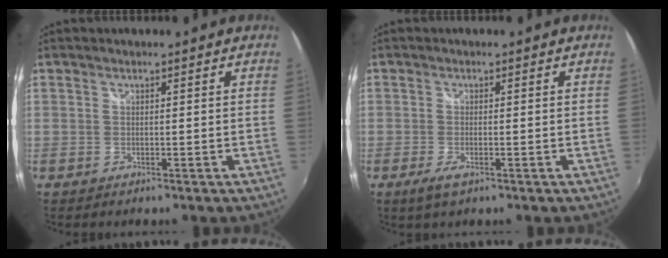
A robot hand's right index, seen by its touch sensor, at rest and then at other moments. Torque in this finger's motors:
{"motor_torque": [0.05, 0.05, 0.05, 0.02]}